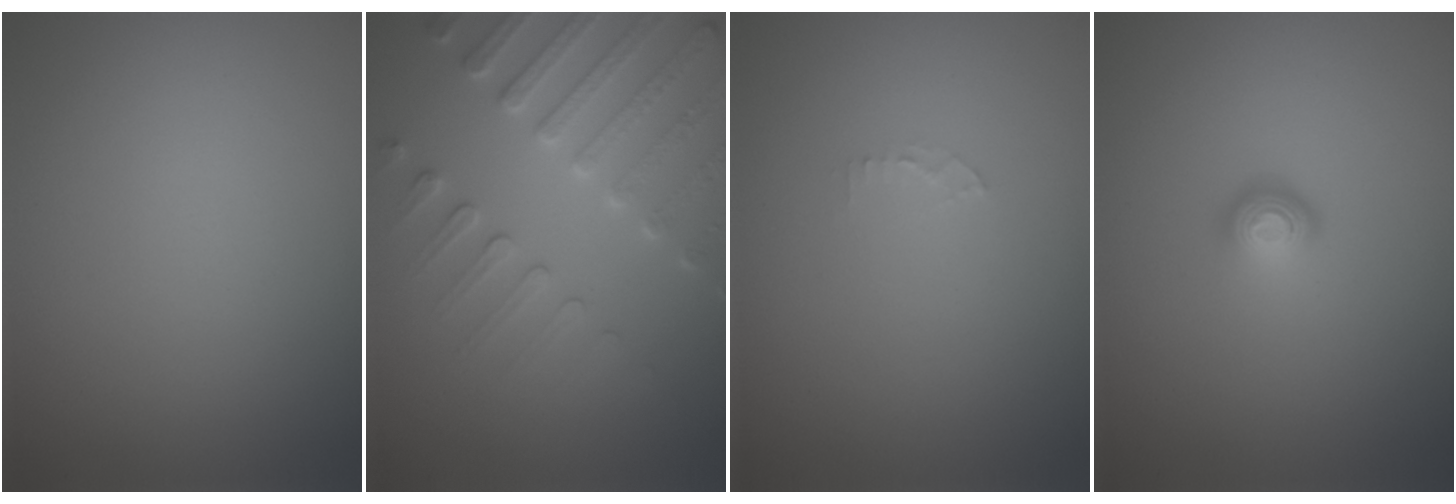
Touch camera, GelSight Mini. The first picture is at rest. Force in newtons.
{"total": 4.5, "press": 4.4, "slide": 0.8}
{"total": 0.7, "press": 0.7, "slide": 0.1}
{"total": 1.8, "press": 1.1, "slide": 1.5}